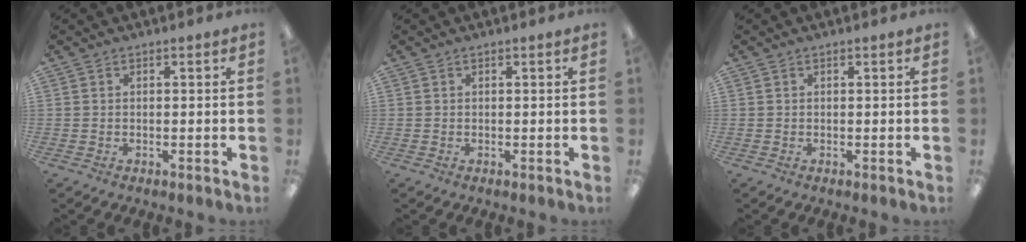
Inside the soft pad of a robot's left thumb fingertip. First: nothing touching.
{"total": 0.0}
{"total": 0.0}